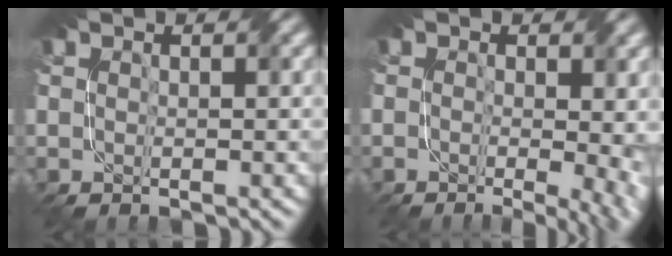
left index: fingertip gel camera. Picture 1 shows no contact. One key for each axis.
{"total": 9.6, "fx": -1.1, "fy": 4.9, "fz": 8.1, "tx": -0.083, "ty": -0.004, "tz": 0.006}